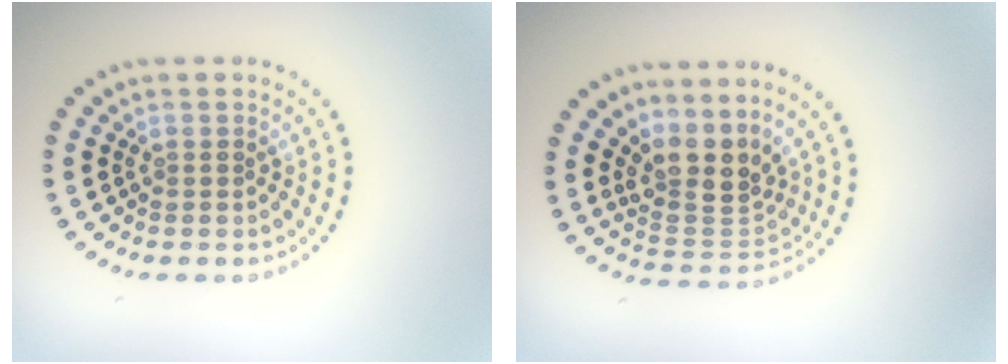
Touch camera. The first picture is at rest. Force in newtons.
{"total": 3.9, "press": 2.9, "slide": 2.6}